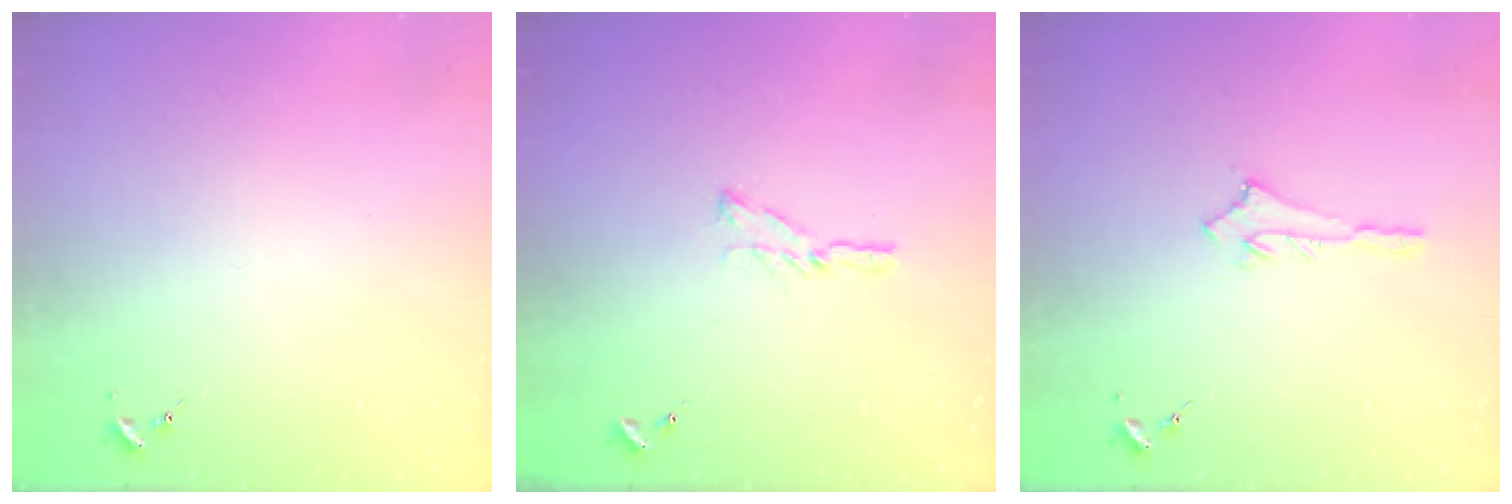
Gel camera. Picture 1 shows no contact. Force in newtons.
{"total": 6.4, "press": 6.3, "slide": 0.6}
{"total": 2.9, "press": 2.9, "slide": 0.2}